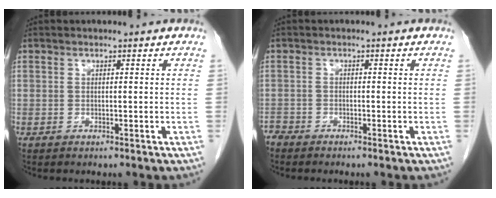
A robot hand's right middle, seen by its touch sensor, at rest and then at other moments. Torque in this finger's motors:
{"motor_torque": [0.00, 0.13, -0.02, 0.00]}